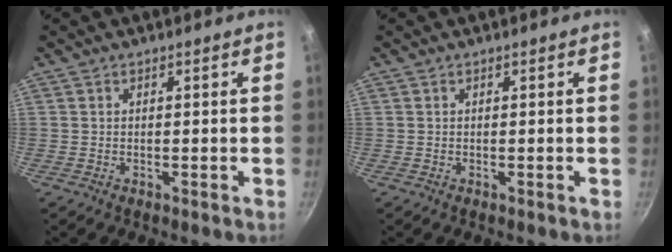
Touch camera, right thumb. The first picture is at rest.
{"total": 0.0}